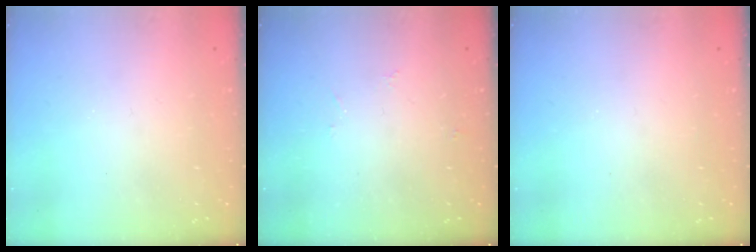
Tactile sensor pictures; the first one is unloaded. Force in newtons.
{"total": 2.9, "press": 2.8, "slide": 0.8}
{"total": 0.0}